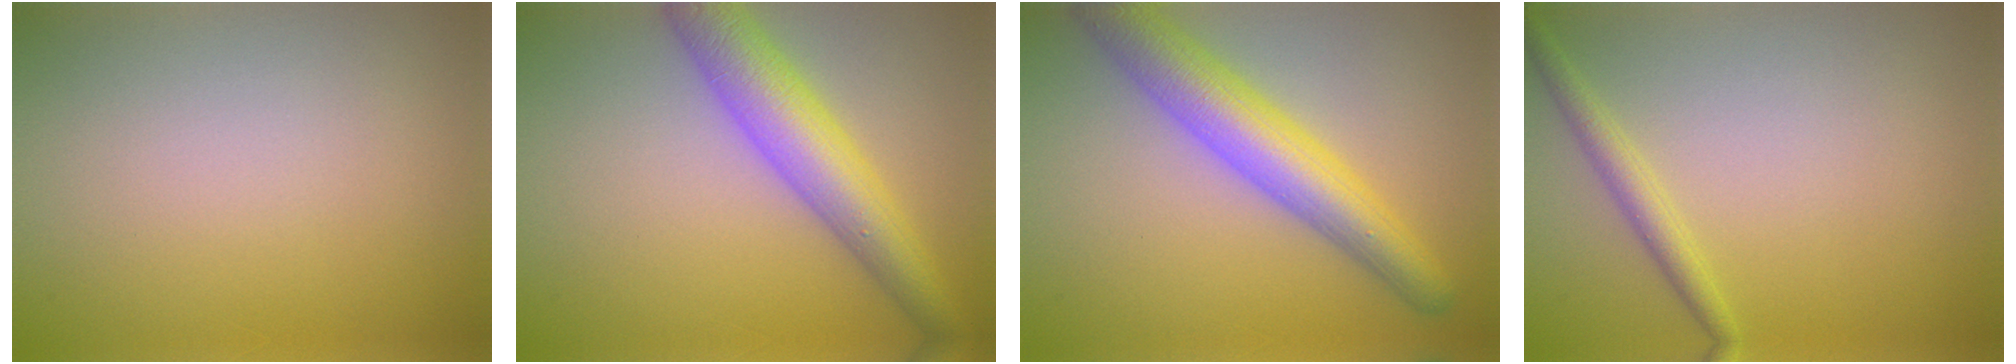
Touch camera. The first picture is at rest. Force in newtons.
{"total": 6.7, "press": 6.7, "slide": 0.2}
{"total": 6.9, "press": 6.9, "slide": 0.1}
{"total": 2.0, "press": 2.0, "slide": 0.1}